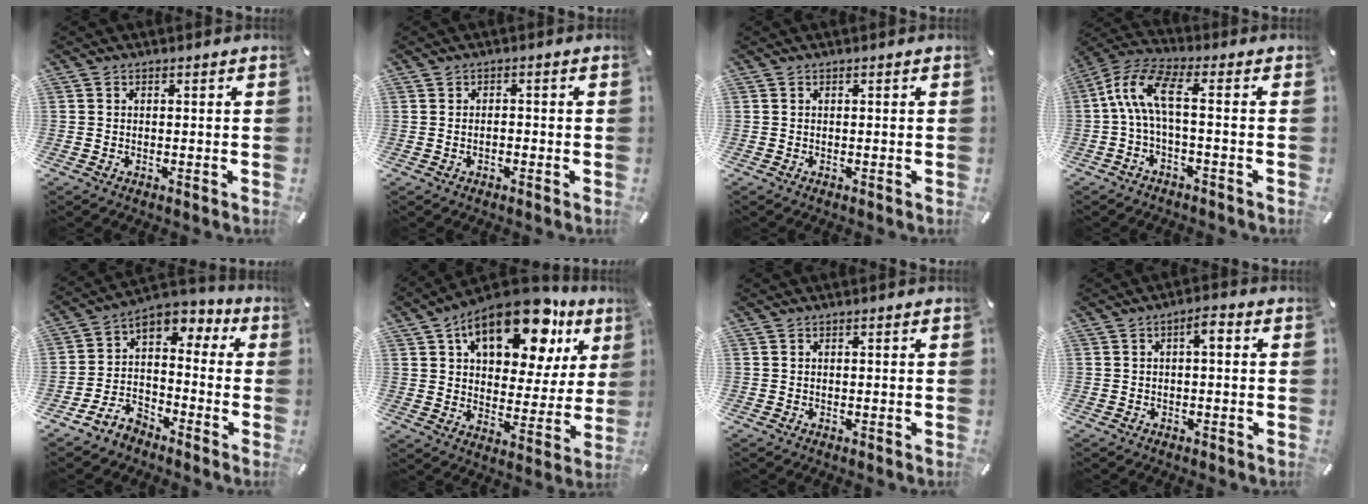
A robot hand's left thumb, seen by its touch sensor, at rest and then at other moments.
{"total": 1.2, "force": [-0.4, 0.7, 0.9], "torque": [-0.019, 0.001, -0.009]}
{"total": 0.0}
{"total": 10.2, "force": [0.1, 3.1, 9.7], "torque": [-0.206, -0.004, -0.003]}
{"total": 8.2, "force": [-4.1, 6.8, 2.3], "torque": [-0.056, 0.018, -0.073]}
{"total": 20.2, "force": [12.6, 10.2, 12.0], "torque": [-0.166, -0.078, 0.209]}
{"total": 0.0}
{"total": 2.9, "force": [-0.1, 0.9, 2.8], "torque": [-0.055, 0.011, -0.006]}